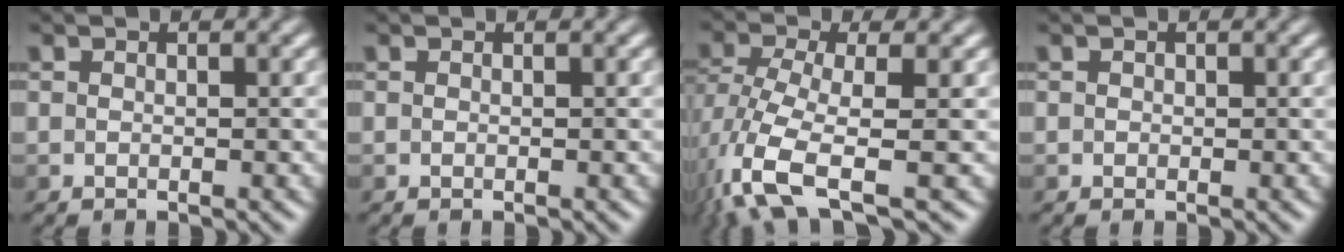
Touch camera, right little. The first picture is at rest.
{"total": 0.0}
{"total": 7.7, "force": [-3.9, 2.8, 6.1], "torque": [-0.133, -0.006, -0.080]}
{"total": 1.0, "force": [0.4, 0.7, 0.4], "torque": [0.005, 0.007, 0.000]}